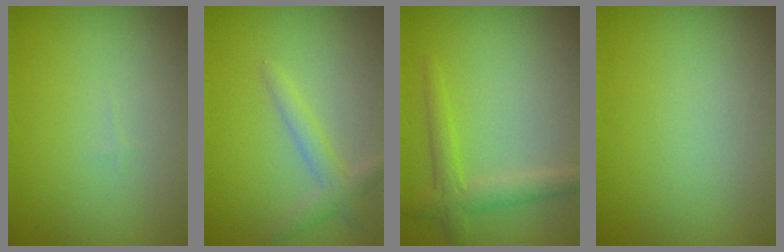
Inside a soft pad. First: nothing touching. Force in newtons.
{"total": 2.2, "press": 2.2, "slide": 0.1}
{"total": 2.6, "press": 2.6, "slide": 0.1}
{"total": 0.0}